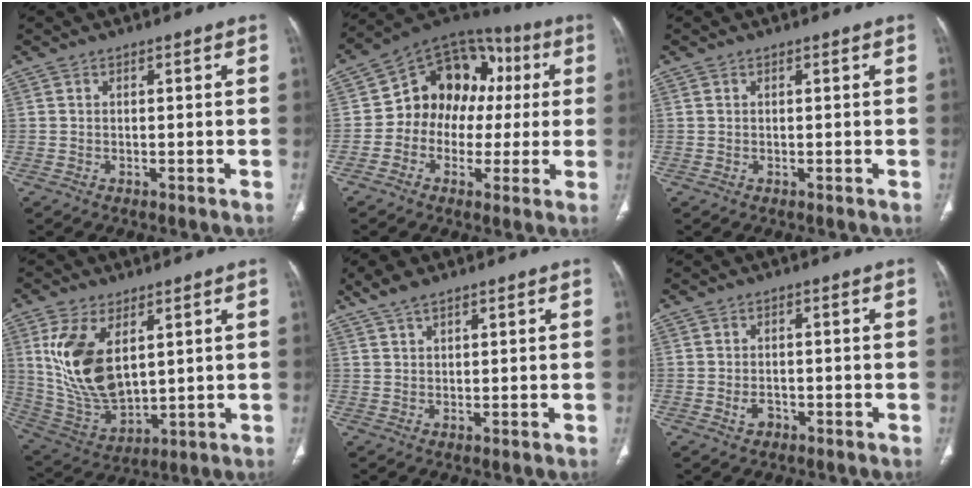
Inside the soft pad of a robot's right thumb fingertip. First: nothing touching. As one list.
[{"total": 15.7, "force": [0.4, 12.7, 9.2], "torque": [-0.084, 0.044, -0.003]}, {"total": 0.0}, {"total": 15.6, "force": [4.9, 8.2, 12.3], "torque": [-0.240, -0.023, 0.116]}, {"total": 4.2, "force": [3.1, 1.4, 2.4], "torque": [-0.053, 0.001, 0.066]}, {"total": 1.9, "force": [-0.7, 1.4, 1.0], "torque": [-0.016, 0.005, -0.007]}]